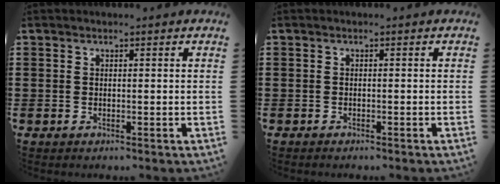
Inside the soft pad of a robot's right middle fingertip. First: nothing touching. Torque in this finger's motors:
{"motor_torque": [-0.78, 0.68, -0.01, -0.01]}